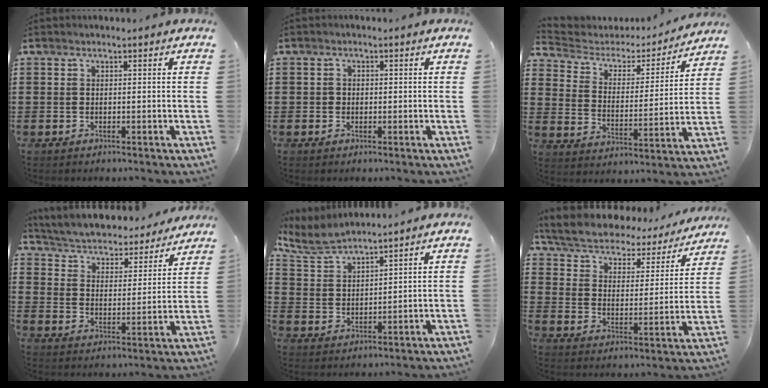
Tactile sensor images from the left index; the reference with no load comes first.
{"total": 0.9, "force": [0.0, 0.9, 0.3], "torque": [-0.009, 0.006, 0.000]}
{"total": 3.5, "force": [2.9, 1.7, 0.9], "torque": [-0.043, -0.022, 0.040]}
{"total": 3.7, "force": [3.7, 0.2, 0.6], "torque": [-0.035, -0.035, 0.054]}
{"total": 5.1, "force": [4.8, 0.7, 1.5], "torque": [-0.049, -0.017, 0.087]}
{"total": 4.6, "force": [4.4, 1.0, 1.2], "torque": [-0.048, -0.033, 0.069]}